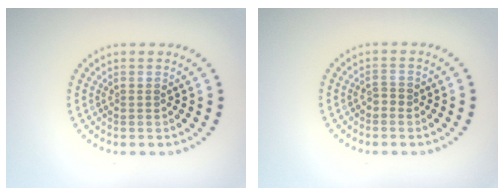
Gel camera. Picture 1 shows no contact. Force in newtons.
{"total": 0.9, "press": 0.8, "slide": 0.4}